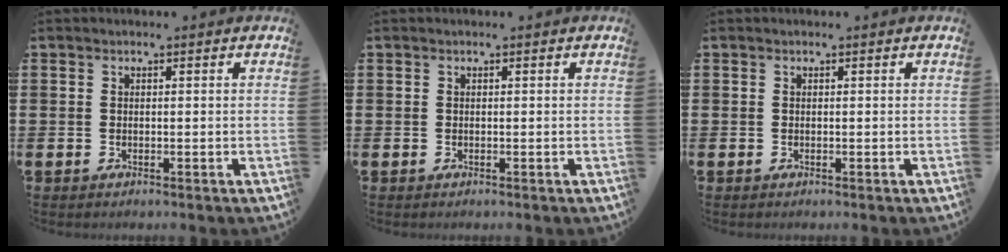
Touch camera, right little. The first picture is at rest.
{"total": 0.0}
{"total": 0.0}